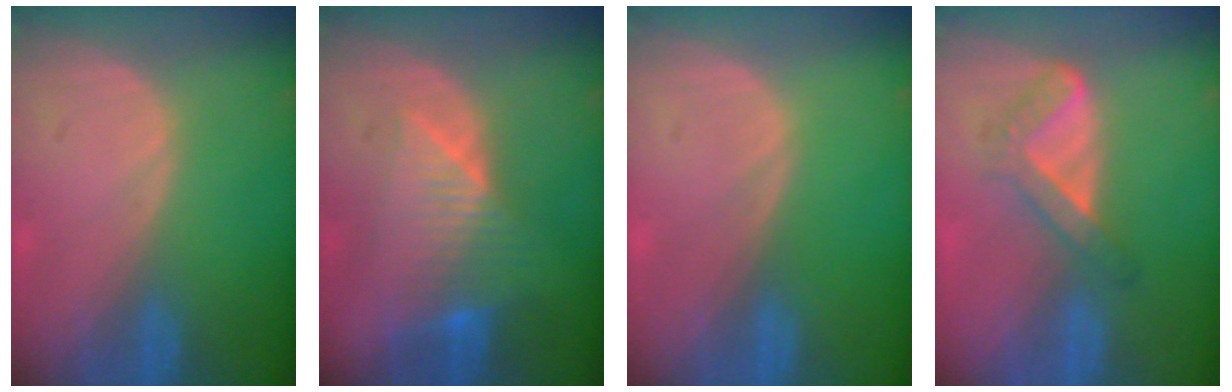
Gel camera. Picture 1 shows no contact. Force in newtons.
{"total": 7.8, "press": 7.1, "slide": 3.0}
{"total": 0.0}
{"total": 5.3, "press": 4.6, "slide": 2.6}